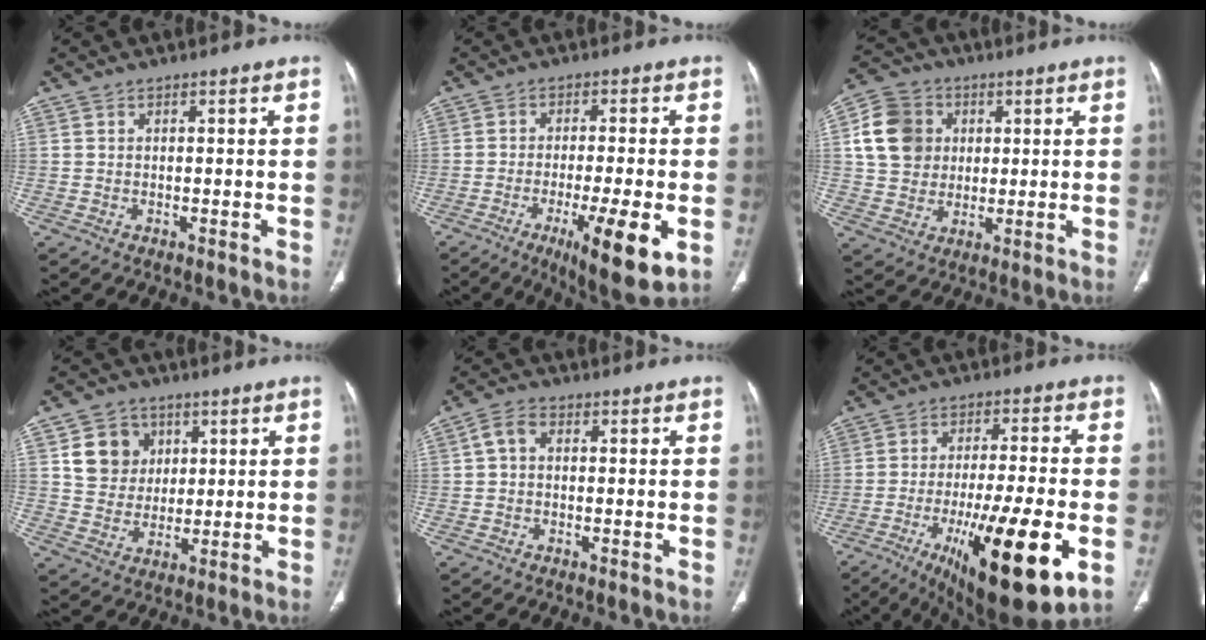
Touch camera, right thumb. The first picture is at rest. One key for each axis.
{"total": 12.8, "fx": -4.7, "fy": 2.5, "fz": 11.6, "tx": -0.179, "ty": -0.012, "tz": -0.066}
{"total": 11.5, "fx": 2.4, "fy": 10.1, "fz": 4.9, "tx": -0.076, "ty": 0.005, "tz": 0.040}
{"total": 9.0, "fx": 3.0, "fy": 8.0, "fz": 2.9, "tx": -0.013, "ty": -0.008, "tz": 0.057}
{"total": 3.3, "fx": 0.3, "fy": 2.3, "fz": 2.3, "tx": -0.039, "ty": 0.012, "tz": -0.002}
{"total": 21.9, "fx": -7.7, "fy": 4.9, "fz": 19.9, "tx": -0.299, "ty": -0.007, "tz": -0.108}